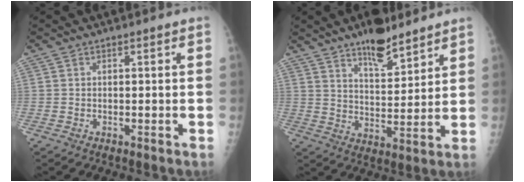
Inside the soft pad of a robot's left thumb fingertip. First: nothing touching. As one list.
[{"total": 10.7, "force": [8.1, 4.1, 5.7], "torque": [-0.063, -0.058, 0.134]}]